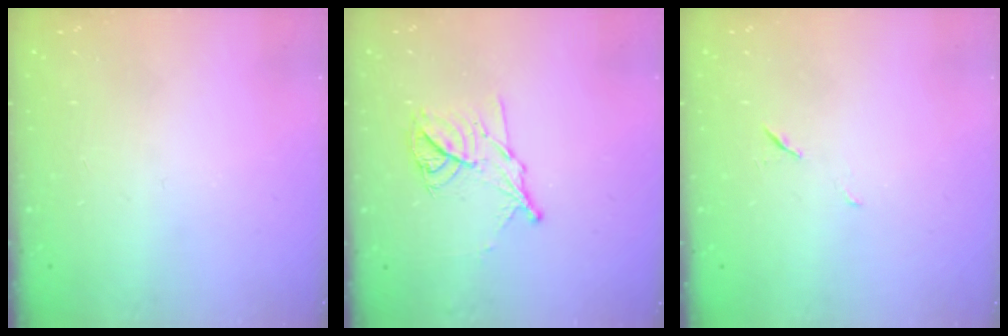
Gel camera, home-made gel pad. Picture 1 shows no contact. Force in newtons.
{"total": 11.4, "press": 11.4, "slide": 0.3}
{"total": 3.8, "press": 3.4, "slide": 1.7}